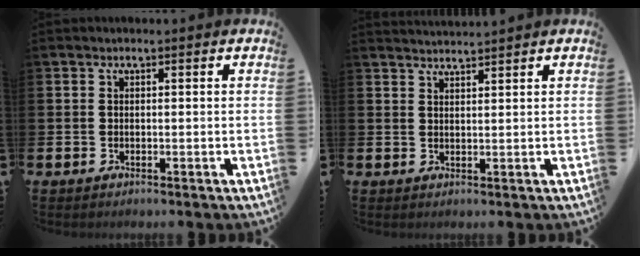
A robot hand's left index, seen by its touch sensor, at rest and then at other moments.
{"total": 2.1, "force": [2.1, -0.2, -0.1], "torque": [0.007, -0.014, 0.037]}